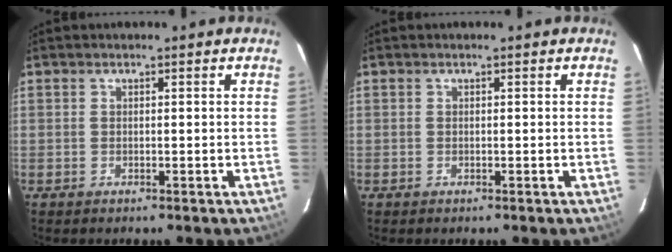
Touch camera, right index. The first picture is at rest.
{"total": 0.0}